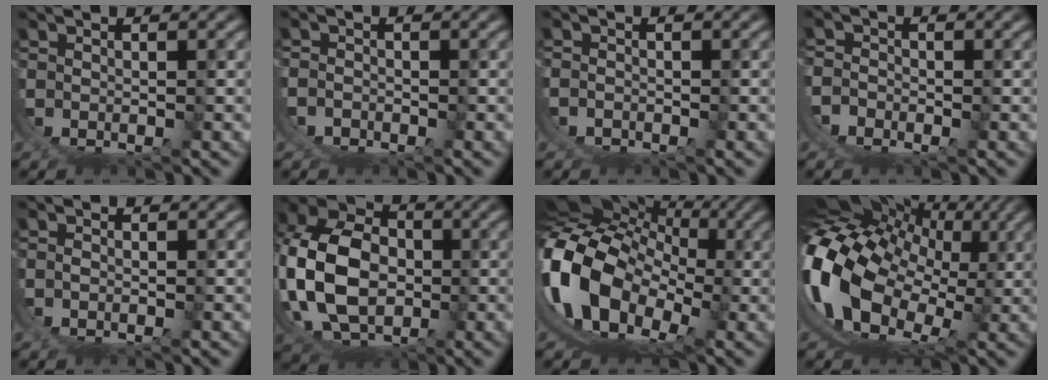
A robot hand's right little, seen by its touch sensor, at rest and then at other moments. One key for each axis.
{"total": 2.5, "fx": -0.2, "fy": 2.4, "fz": 0.7, "tx": -0.038, "ty": -0.014, "tz": -0.002}
{"total": 1.5, "fx": 0.0, "fy": 1.4, "fz": 0.4, "tx": -0.026, "ty": -0.006, "tz": 0.000}
{"total": 4.1, "fx": -0.2, "fy": 3.8, "fz": 1.3, "tx": -0.054, "ty": -0.018, "tz": -0.006}
{"total": 0.6, "fx": 0.1, "fy": 0.4, "fz": 0.4, "tx": -0.011, "ty": -0.001, "tz": 0.001}
{"total": 13.6, "fx": 3.3, "fy": 9.8, "fz": 8.7, "tx": -0.213, "ty": -0.035, "tz": 0.070}
{"total": 19.4, "fx": 2.8, "fy": 14.6, "fz": 12.5, "tx": -0.291, "ty": -0.037, "tz": 0.045}
{"total": 21.2, "fx": 3.7, "fy": 16.1, "fz": 13.3, "tx": -0.302, "ty": -0.033, "tz": 0.058}